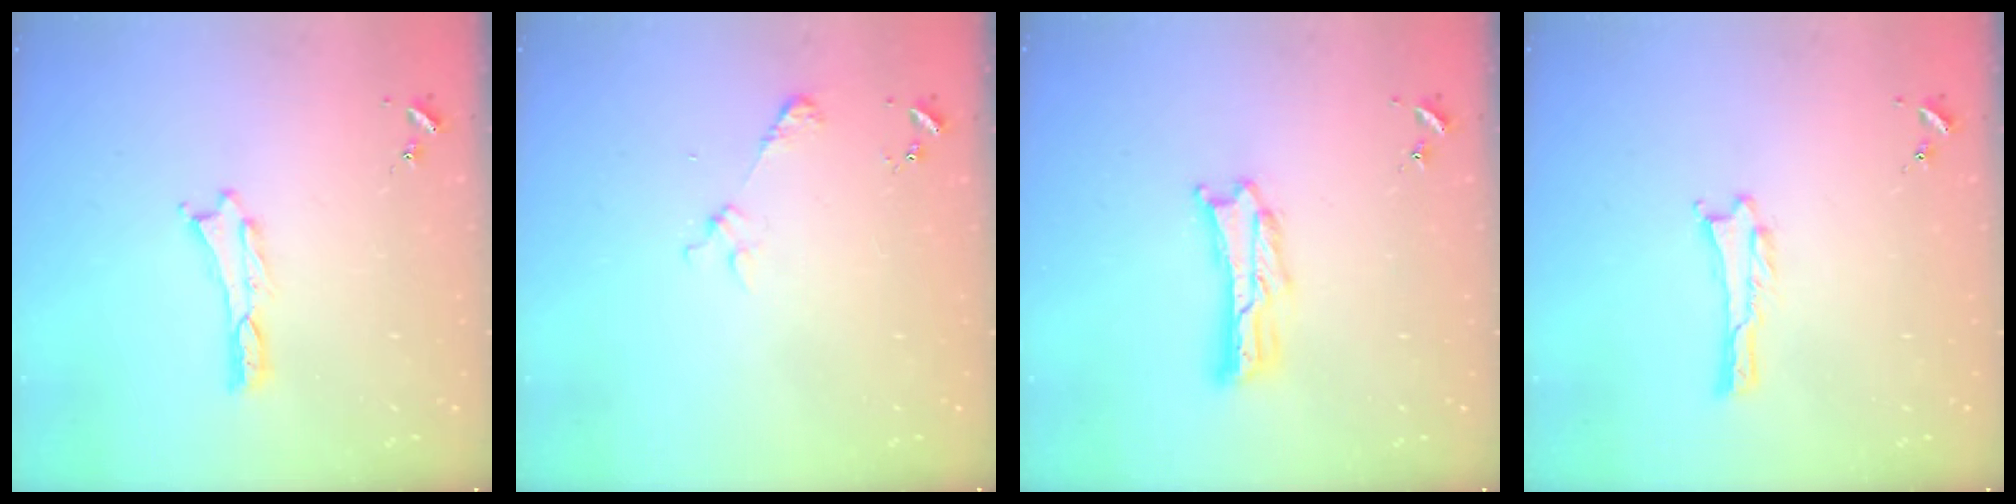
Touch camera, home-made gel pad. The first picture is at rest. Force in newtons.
{"total": 2.4, "press": 2.4, "slide": 0.2}
{"total": 3.4, "press": 3.4, "slide": 0.4}
{"total": 0.0}